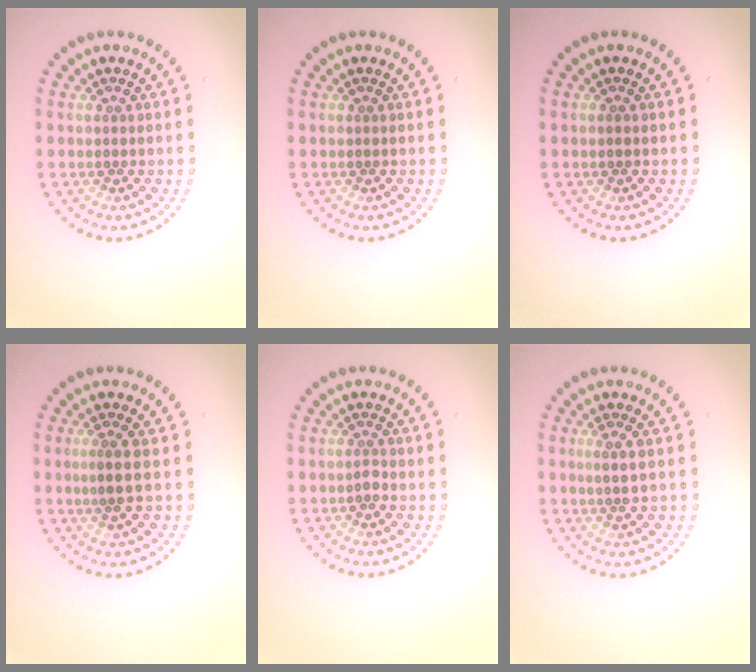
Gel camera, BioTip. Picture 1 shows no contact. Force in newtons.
{"total": 0.0}
{"total": 0.6, "press": 0.6, "slide": 0.1}
{"total": 1.8, "press": 1.4, "slide": 1.1}
{"total": 0.7, "press": 0.4, "slide": 0.6}
{"total": 1.4, "press": 1.2, "slide": 0.8}